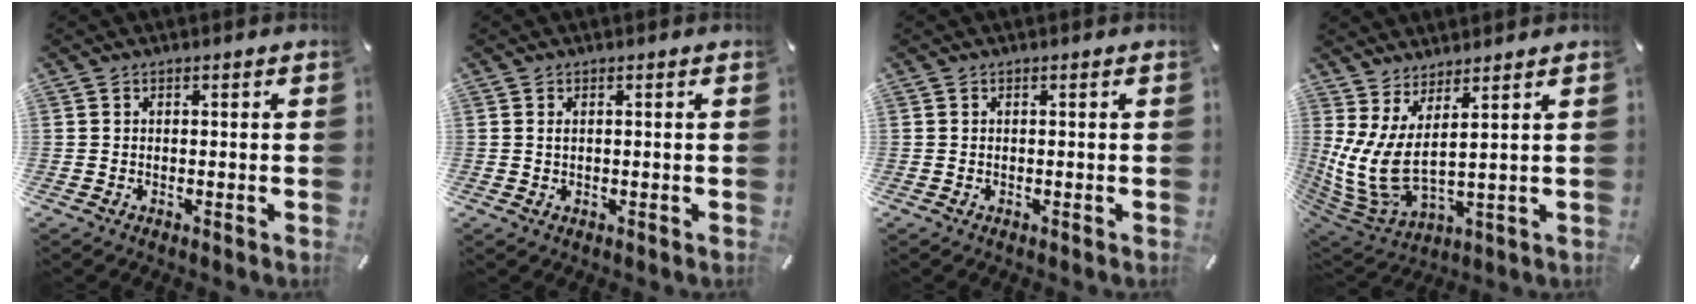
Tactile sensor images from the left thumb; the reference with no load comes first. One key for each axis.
{"total": 0.8, "fx": 0.3, "fy": 0.2, "fz": 0.7, "tx": -0.015, "ty": 0.000, "tz": 0.004}
{"total": 0.0}
{"total": 9.1, "fx": 2.3, "fy": 3.4, "fz": 8.1, "tx": -0.193, "ty": -0.047, "tz": 0.045}